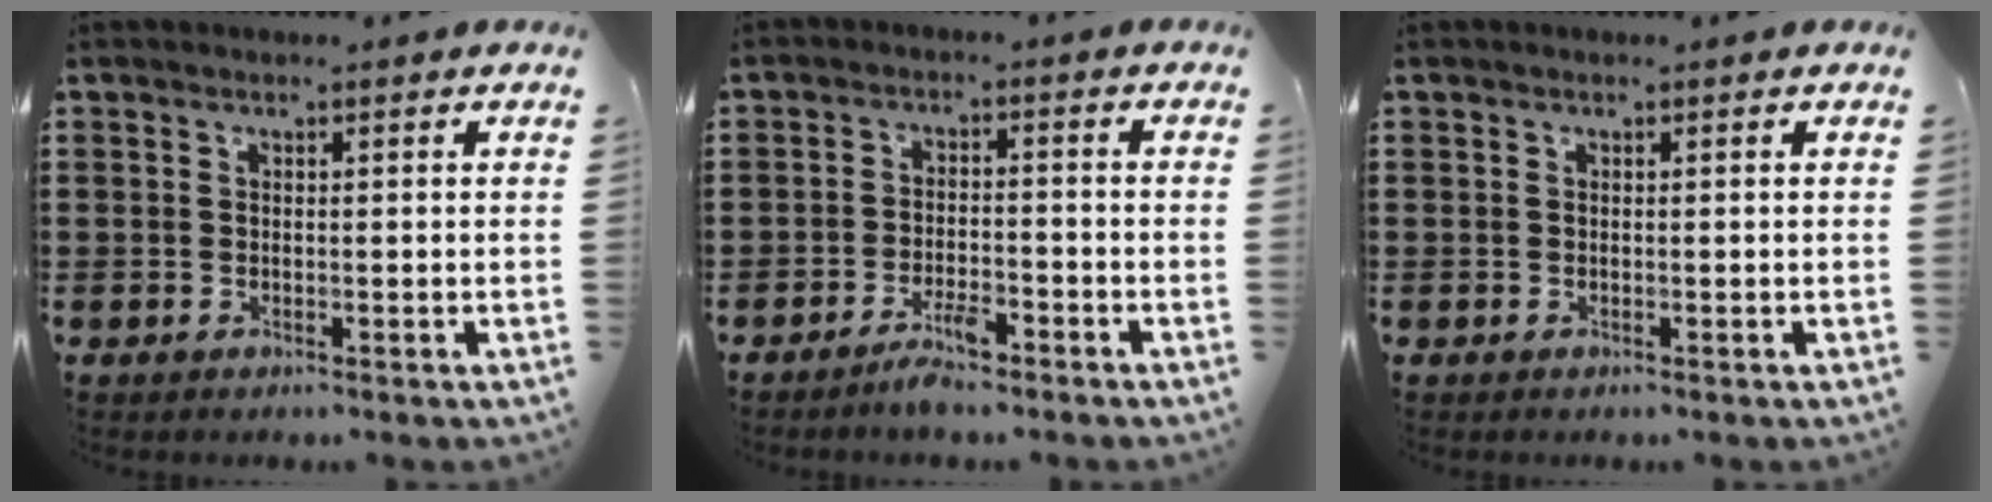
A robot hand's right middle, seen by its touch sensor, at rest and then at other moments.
{"total": 3.6, "force": [-2.9, 0.7, 2.0], "torque": [-0.041, 0.006, -0.057]}
{"total": 0.0}